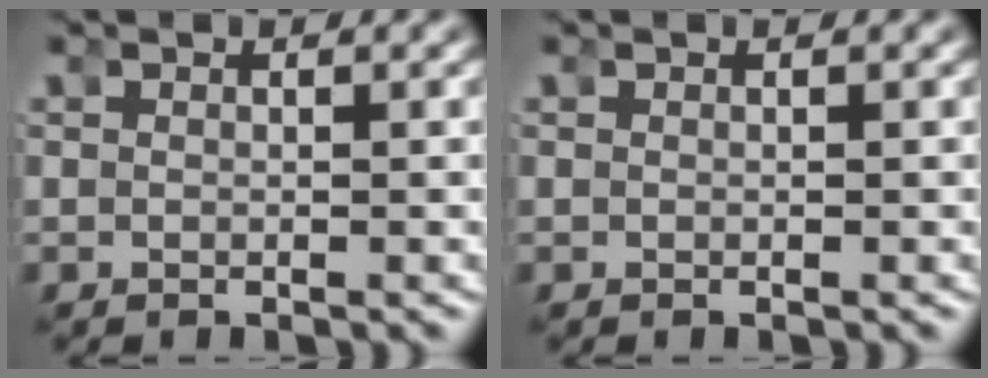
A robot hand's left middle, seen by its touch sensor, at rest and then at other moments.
{"total": 0.0}